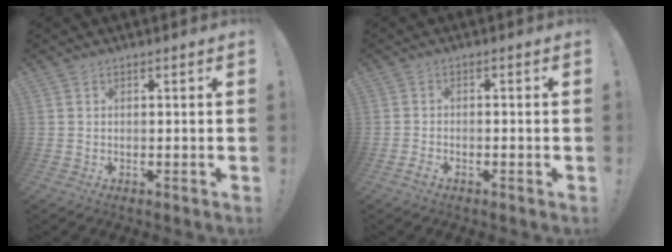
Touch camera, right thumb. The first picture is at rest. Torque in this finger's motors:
{"motor_torque": [0.19, -0.15, 0.02, -0.13, 0.00]}